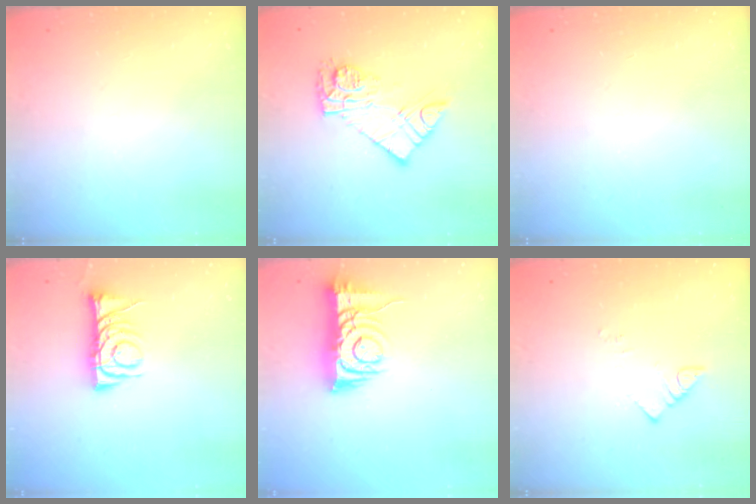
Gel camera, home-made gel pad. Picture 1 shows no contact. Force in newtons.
{"total": 11.7, "press": 11.6, "slide": 1.0}
{"total": 0.0}
{"total": 7.6, "press": 7.6, "slide": 0.4}
{"total": 8.6, "press": 8.5, "slide": 1.2}
{"total": 3.7, "press": 3.7, "slide": 0.6}